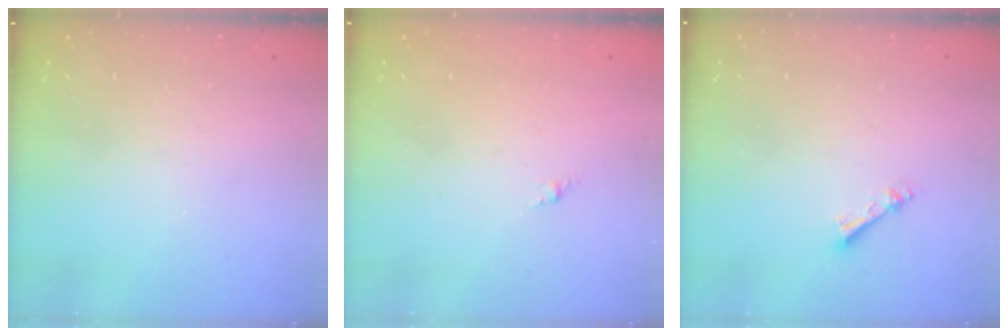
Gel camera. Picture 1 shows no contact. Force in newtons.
{"total": 0.0}
{"total": 2.4, "press": 2.4, "slide": 0.4}